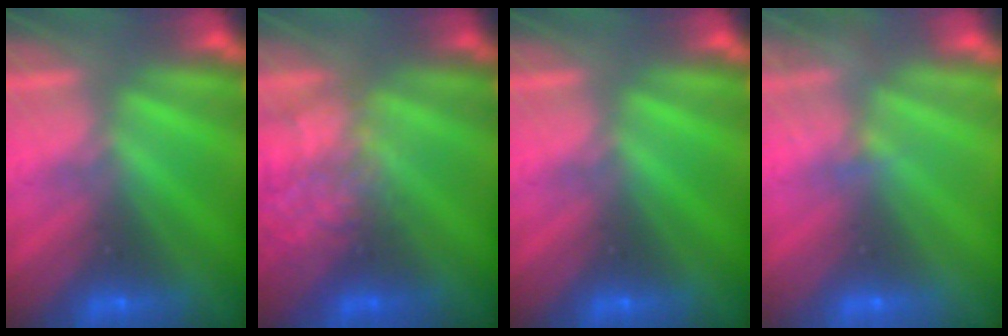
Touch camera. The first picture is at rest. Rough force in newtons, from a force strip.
{"total": 2.2}
{"total": 0.0}
{"total": 2.2}